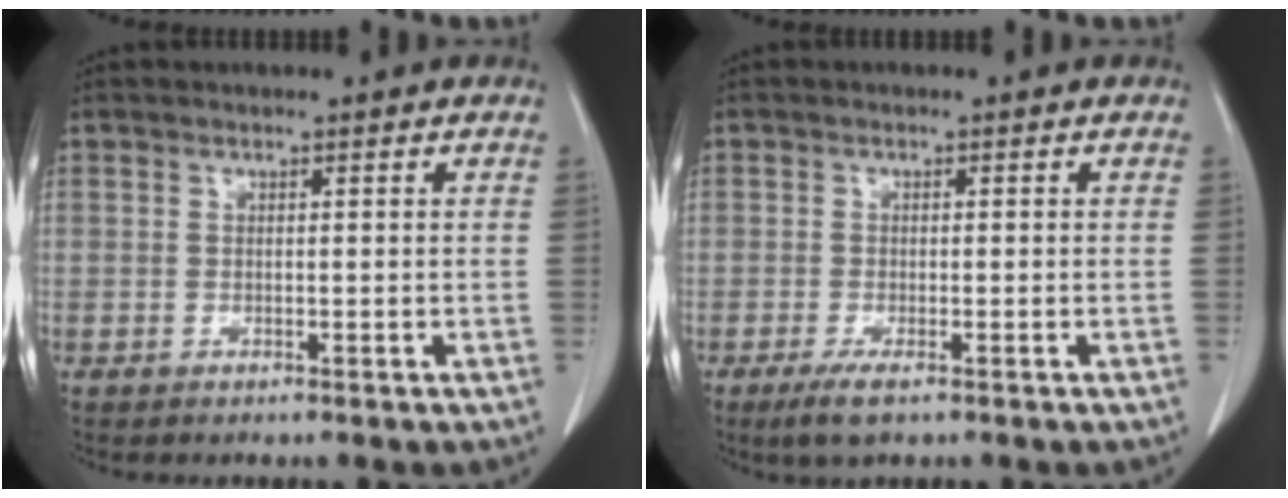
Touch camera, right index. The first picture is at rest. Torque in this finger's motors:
{"motor_torque": [-0.04, 0.00, -0.07, -0.05]}